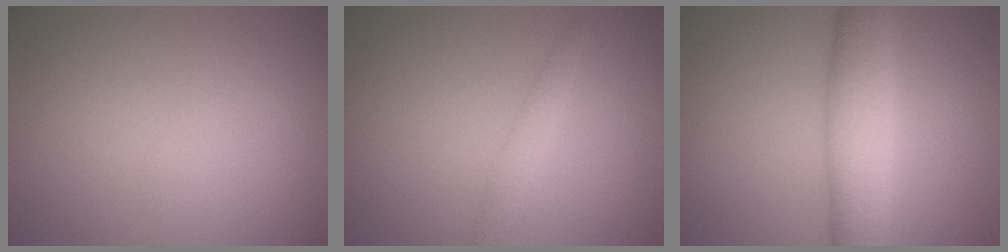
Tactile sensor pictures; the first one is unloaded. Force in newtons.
{"total": 1.6, "press": 1.6, "slide": 0.0}
{"total": 5.9, "press": 5.9, "slide": 0.1}